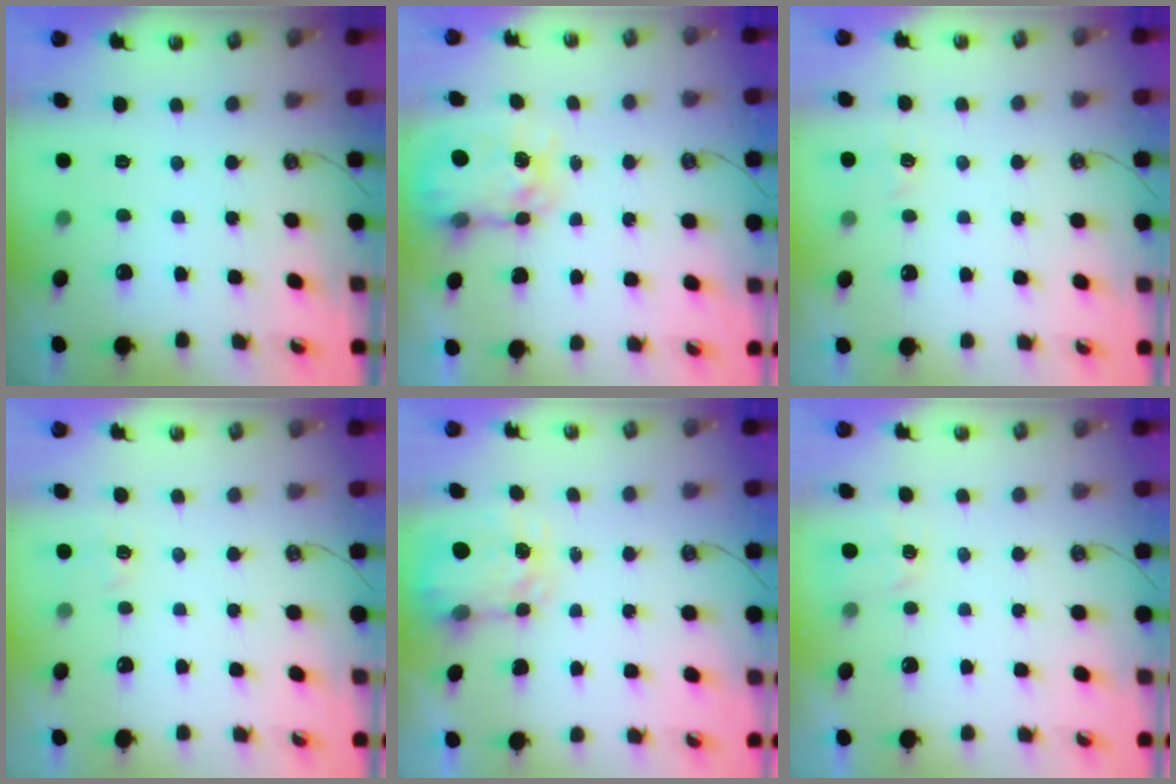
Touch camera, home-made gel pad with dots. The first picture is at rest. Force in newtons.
{"total": 7.5, "press": 7.4, "slide": 0.6}
{"total": 2.6, "press": 2.6, "slide": 0.4}
{"total": 2.6, "press": 2.6, "slide": 0.4}
{"total": 3.8, "press": 3.8, "slide": 0.5}
{"total": 2.5, "press": 2.5, "slide": 0.4}